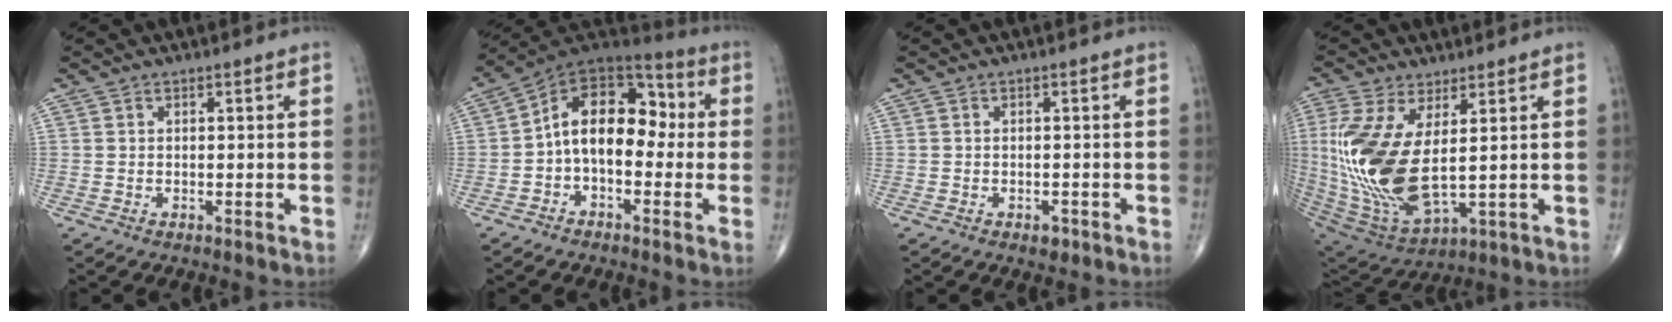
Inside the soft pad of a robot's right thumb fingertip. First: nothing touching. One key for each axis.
{"total": 14.6, "fx": -0.7, "fy": 9.1, "fz": 11.3, "tx": -0.146, "ty": 0.052, "tz": -0.028}
{"total": 1.7, "fx": -0.9, "fy": 1.0, "fz": 1.0, "tx": -0.010, "ty": 0.001, "tz": -0.011}
{"total": 19.7, "fx": 2.3, "fy": 8.8, "fz": 17.5, "tx": -0.393, "ty": -0.029, "tz": 0.062}